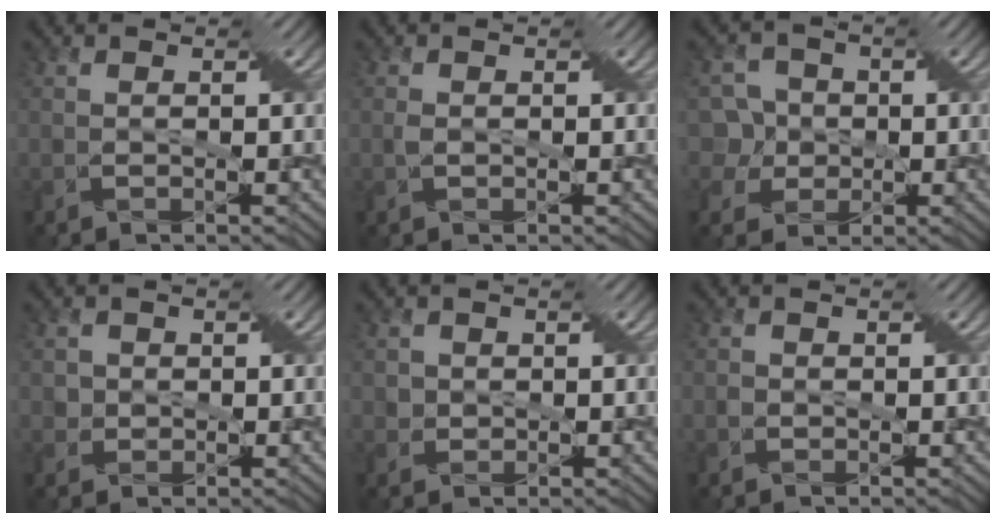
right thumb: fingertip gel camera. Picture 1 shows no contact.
{"total": 0.8, "force": [-0.2, 0.3, 0.7], "torque": [-0.018, 0.000, -0.005]}
{"total": 6.6, "force": [-0.4, 6.2, 2.0], "torque": [-0.078, 0.019, -0.032]}
{"total": 2.7, "force": [0.3, 2.6, 0.8], "torque": [-0.016, 0.009, -0.006]}
{"total": 2.3, "force": [0.3, 2.2, 0.8], "torque": [-0.017, 0.006, -0.005]}
{"total": 1.2, "force": [-0.2, 1.1, 0.4], "torque": [-0.002, 0.000, -0.011]}